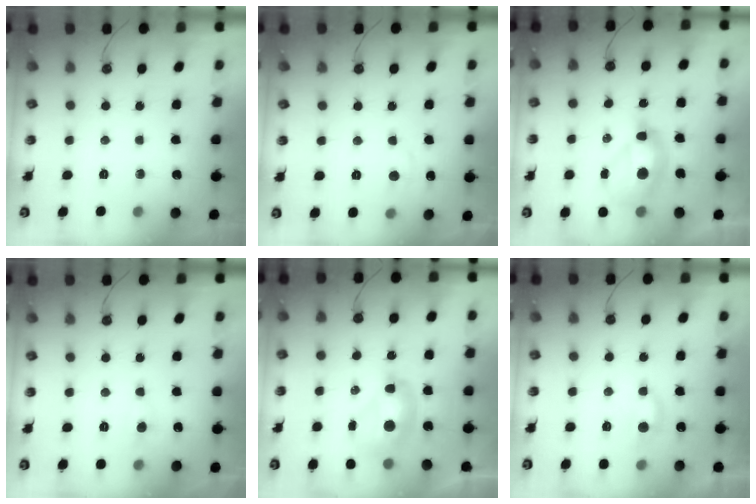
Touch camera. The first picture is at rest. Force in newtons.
{"total": 1.6, "press": 1.5, "slide": 0.6}
{"total": 5.3, "press": 5.2, "slide": 1.2}
{"total": 1.2, "press": 1.0, "slide": 0.6}
{"total": 2.8, "press": 2.8, "slide": 0.1}
{"total": 2.3, "press": 2.2, "slide": 0.5}